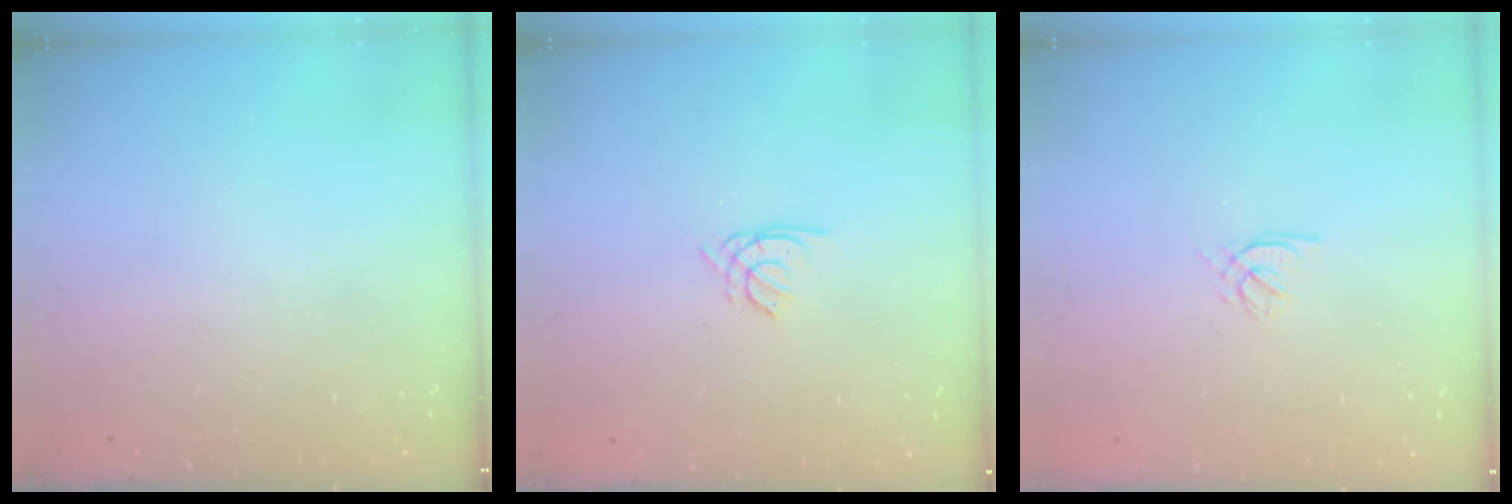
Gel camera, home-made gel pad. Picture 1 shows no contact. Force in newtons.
{"total": 1.4, "press": 1.4, "slide": 0.4}
{"total": 2.0, "press": 1.9, "slide": 0.5}